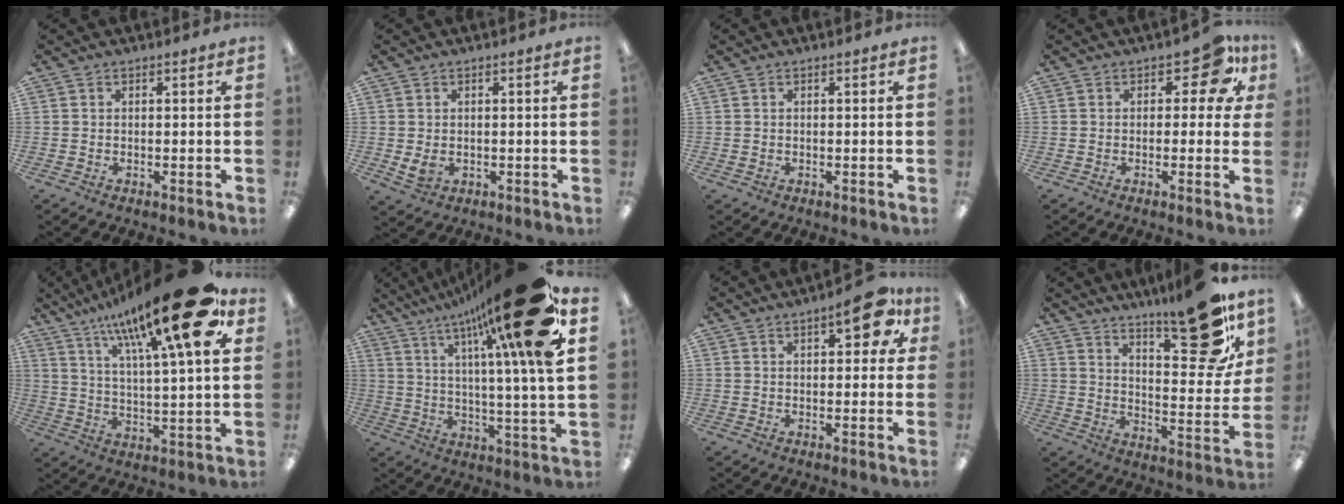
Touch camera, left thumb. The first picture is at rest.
{"total": 3.0, "force": [0.0, 2.2, 2.0], "torque": [-0.035, -0.002, 0.000]}
{"total": 0.0}
{"total": 7.8, "force": [3.7, 3.9, 5.6], "torque": [-0.068, -0.013, 0.060]}
{"total": 25.2, "force": [15.7, 5.8, 18.9], "torque": [-0.293, -0.081, 0.241]}
{"total": 26.8, "force": [14.1, 4.6, 22.3], "torque": [-0.337, -0.074, 0.212]}
{"total": 10.4, "force": [4.4, 4.0, 8.6], "torque": [-0.118, -0.007, 0.070]}
{"total": 21.1, "force": [14.0, 7.3, 14.0], "torque": [-0.179, -0.089, 0.221]}